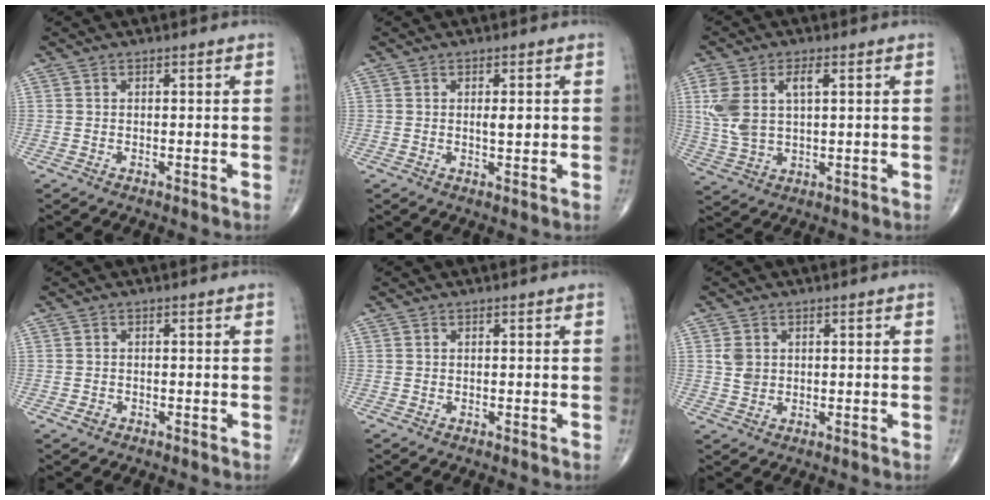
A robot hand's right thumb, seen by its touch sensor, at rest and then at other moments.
{"total": 2.7, "force": [0.3, 0.9, 2.5], "torque": [-0.038, -0.003, 0.003]}
{"total": 9.9, "force": [2.5, 5.1, 8.1], "torque": [-0.183, 0.005, 0.056]}
{"total": 1.1, "force": [-0.6, 0.8, 0.4], "torque": [-0.007, 0.005, -0.010]}
{"total": 0.0}
{"total": 3.0, "force": [0.6, 2.5, 1.6], "torque": [-0.019, -0.002, 0.017]}